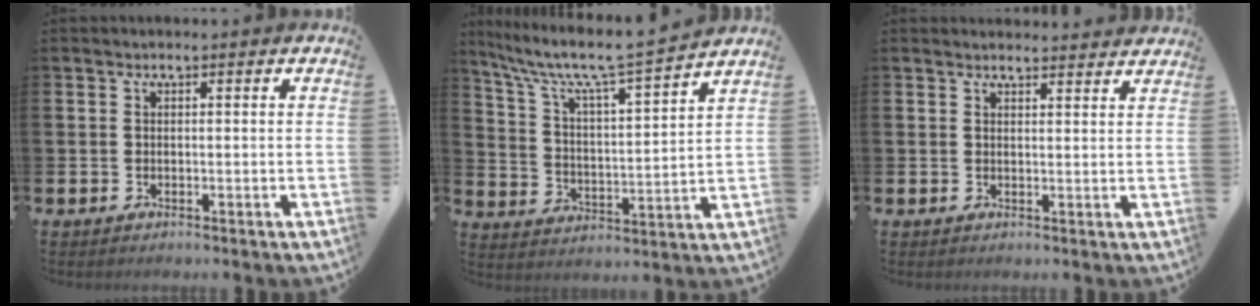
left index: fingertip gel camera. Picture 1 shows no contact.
{"total": 8.3, "force": [7.6, 0.3, 3.5], "torque": [-0.101, -0.058, 0.124]}
{"total": 2.4, "force": [2.4, 0.3, -0.1], "torque": [0.009, -0.016, 0.041]}